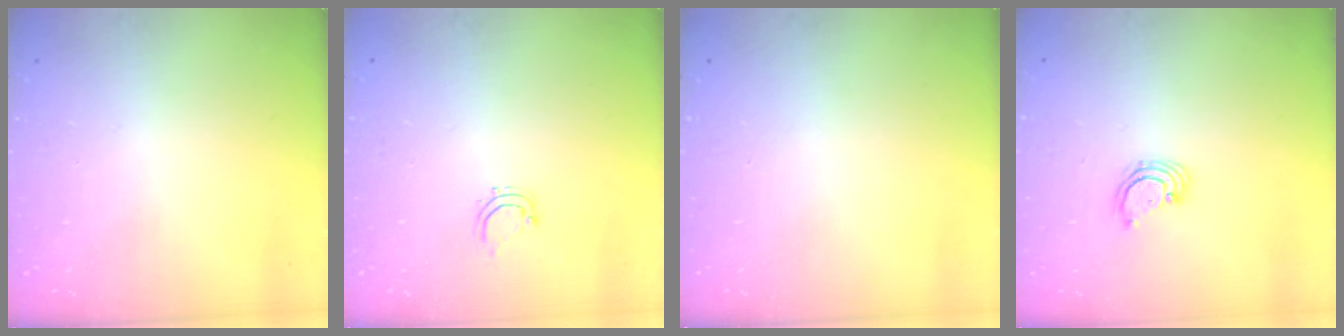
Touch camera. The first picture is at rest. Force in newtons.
{"total": 2.8, "press": 2.8, "slide": 0.5}
{"total": 0.0}
{"total": 3.3, "press": 3.3, "slide": 0.3}